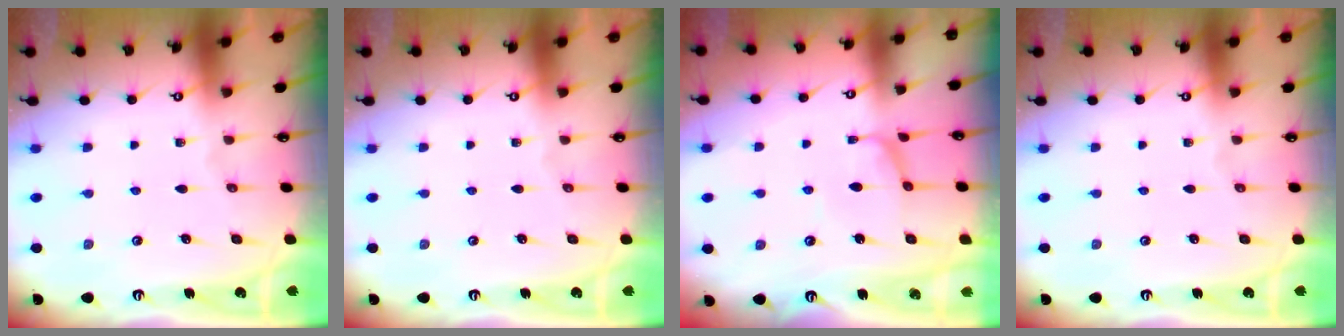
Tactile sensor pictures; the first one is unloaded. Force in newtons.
{"total": 0.0}
{"total": 0.9, "press": 0.6, "slide": 0.6}
{"total": 0.0}